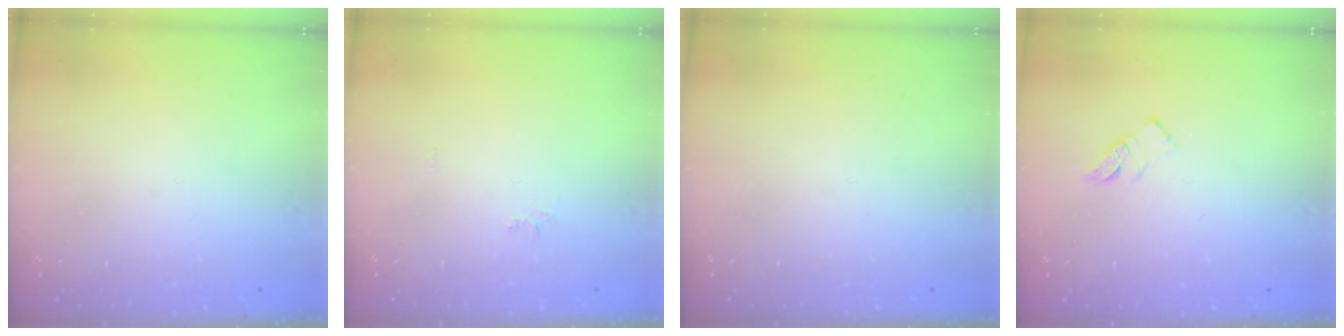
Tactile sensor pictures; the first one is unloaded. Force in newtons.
{"total": 4.3, "press": 4.3, "slide": 0.6}
{"total": 0.0}
{"total": 5.8, "press": 5.8, "slide": 0.4}